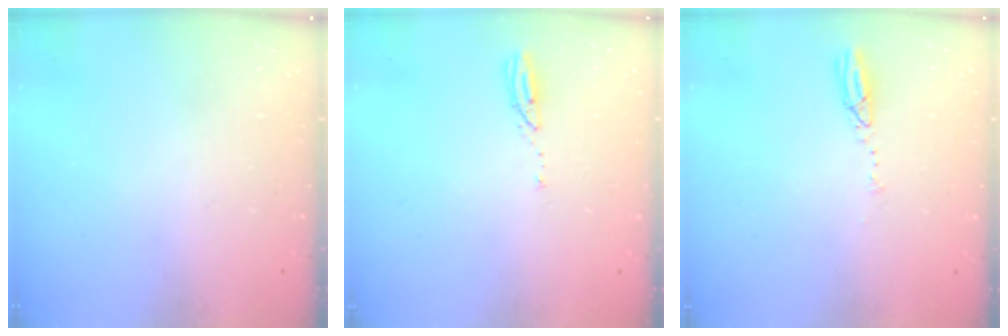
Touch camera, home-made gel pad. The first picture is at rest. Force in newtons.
{"total": 3.0, "press": 2.9, "slide": 0.3}
{"total": 3.6, "press": 3.6, "slide": 0.2}